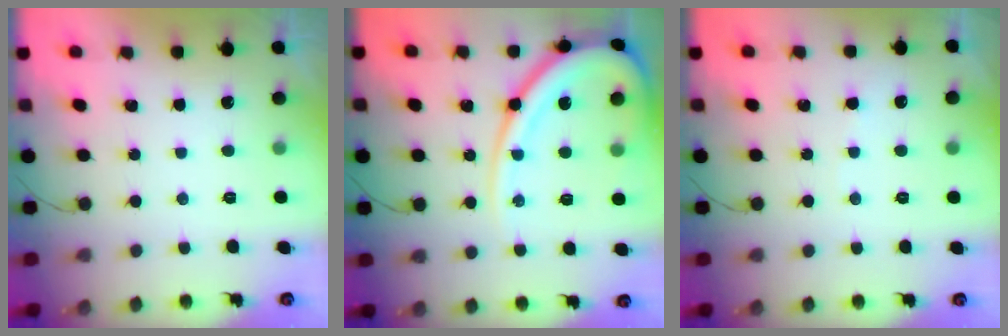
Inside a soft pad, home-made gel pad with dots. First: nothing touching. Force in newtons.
{"total": 17.4, "press": 17.3, "slide": 1.7}
{"total": 2.7, "press": 2.6, "slide": 0.4}